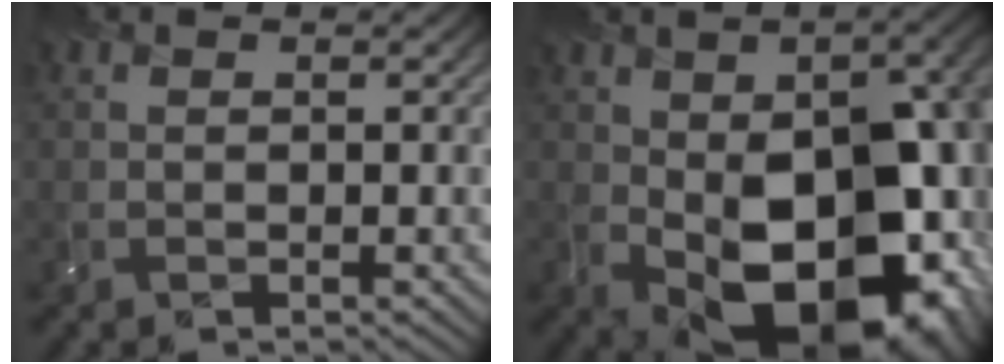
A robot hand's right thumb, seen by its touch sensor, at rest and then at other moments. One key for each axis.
{"total": 16.3, "fx": -4.2, "fy": 8.7, "fz": 13.1, "tx": -0.187, "ty": -0.037, "tz": -0.045}